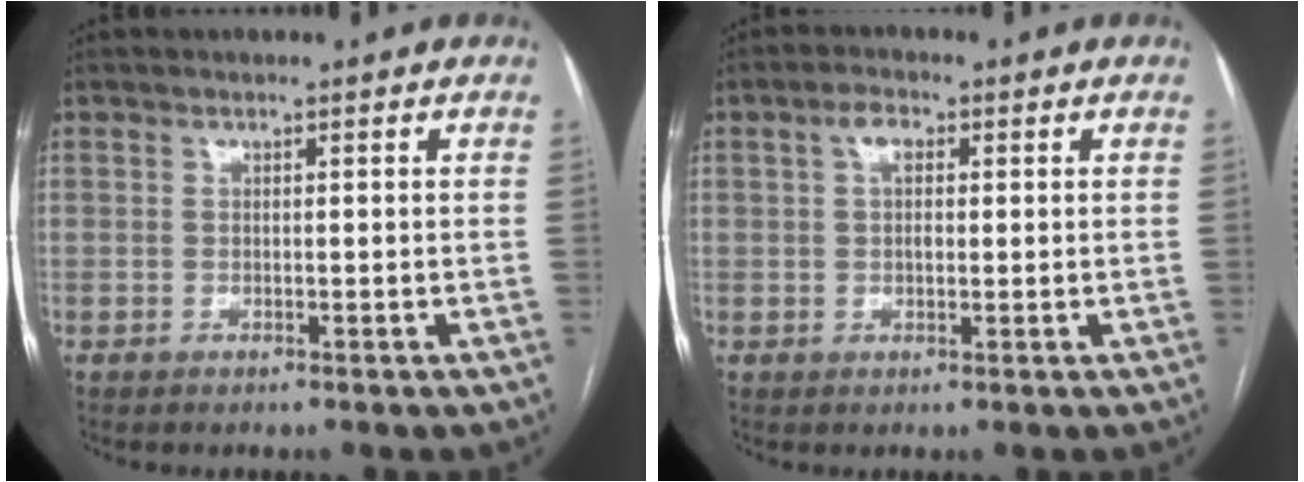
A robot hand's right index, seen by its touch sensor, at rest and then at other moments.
{"total": 3.1, "force": [0.9, 1.8, 2.4], "torque": [-0.047, 0.014, 0.015]}